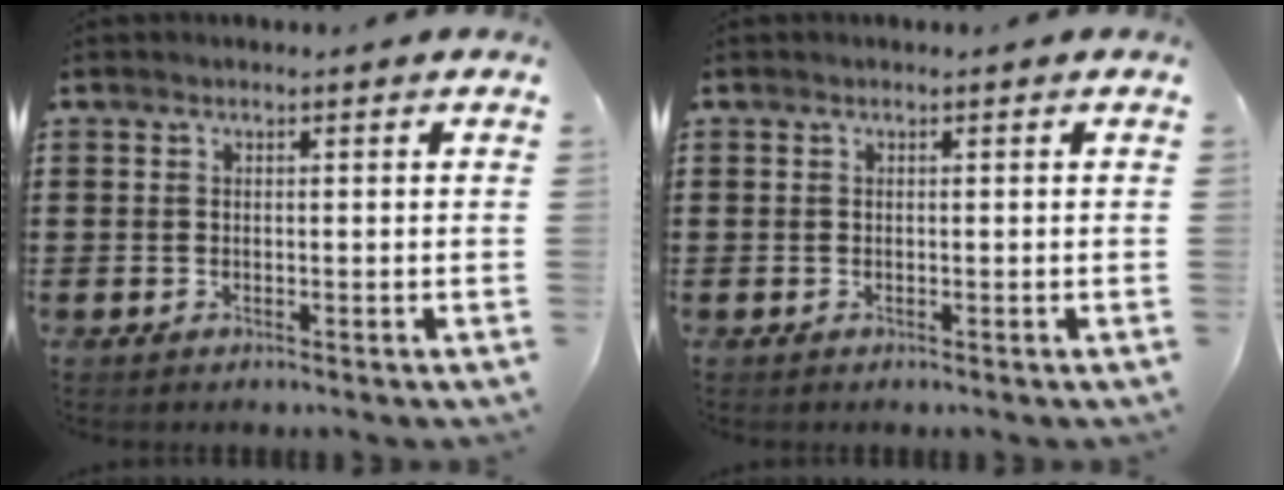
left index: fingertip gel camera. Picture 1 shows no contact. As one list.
[{"total": 0.0}]